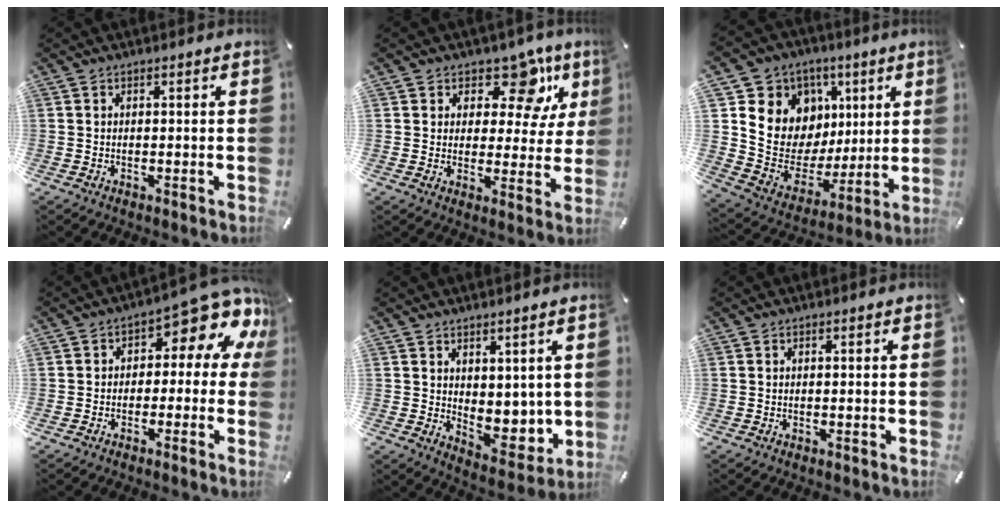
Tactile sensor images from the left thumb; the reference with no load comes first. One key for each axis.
{"total": 13.5, "fx": 7.6, "fy": 7.6, "fz": 8.1, "tx": -0.111, "ty": -0.046, "tz": 0.132}
{"total": 13.6, "fx": 3.5, "fy": 12.7, "fz": 3.4, "tx": -0.046, "ty": -0.039, "tz": 0.086}
{"total": 10.0, "fx": 4.5, "fy": 4.7, "fz": 7.7, "tx": -0.094, "ty": -0.045, "tz": 0.073}
{"total": 6.3, "fx": 2.3, "fy": 5.1, "fz": 2.9, "tx": -0.014, "ty": -0.034, "tz": 0.051}
{"total": 0.0}